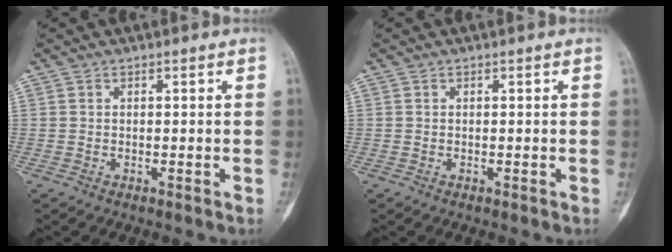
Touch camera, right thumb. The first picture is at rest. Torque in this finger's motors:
{"motor_torque": [0.13, 0.03, 0.06, -0.02, 0.02]}